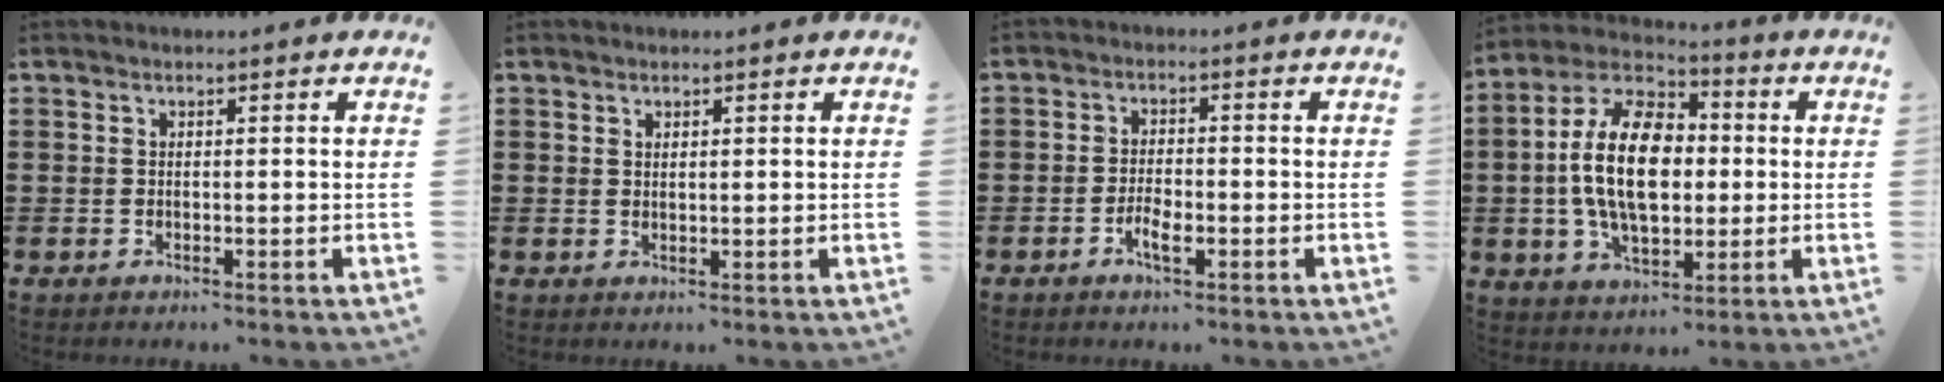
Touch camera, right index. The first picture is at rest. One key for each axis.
{"total": 0.8, "fx": 0.6, "fy": 0.4, "fz": 0.3, "tx": -0.007, "ty": 0.003, "tz": 0.011}
{"total": 3.1, "fx": -1.5, "fy": 1.1, "fz": 2.5, "tx": -0.041, "ty": 0.005, "tz": -0.027}
{"total": 14.5, "fx": 0.1, "fy": 8.4, "fz": 11.8, "tx": -0.256, "ty": 0.006, "tz": -0.003}